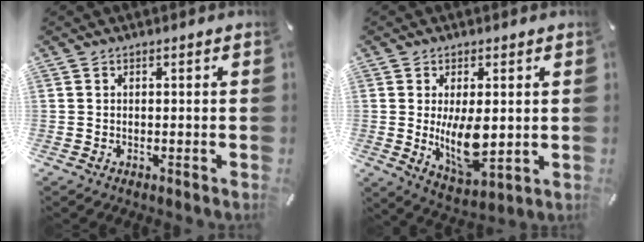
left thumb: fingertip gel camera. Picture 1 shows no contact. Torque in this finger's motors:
{"motor_torque": [0.16, 0.61, 0.32, -0.12, 0.19]}